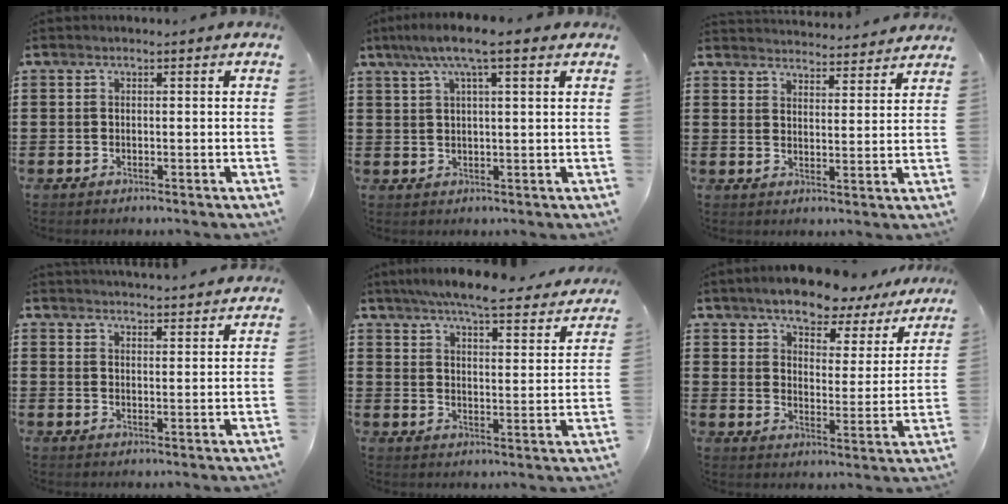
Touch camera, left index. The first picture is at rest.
{"total": 6.5, "force": [3.9, 1.2, 5.1], "torque": [-0.109, 0.008, 0.066]}
{"total": 3.9, "force": [3.9, 0.1, -0.2], "torque": [-0.002, -0.024, 0.070]}
{"total": 3.2, "force": [3.2, -0.1, -0.2], "torque": [0.001, -0.018, 0.058]}
{"total": 6.6, "force": [6.1, 0.0, 2.5], "torque": [-0.064, -0.034, 0.106]}
{"total": 7.2, "force": [6.8, 1.4, 2.0], "torque": [-0.064, -0.040, 0.118]}